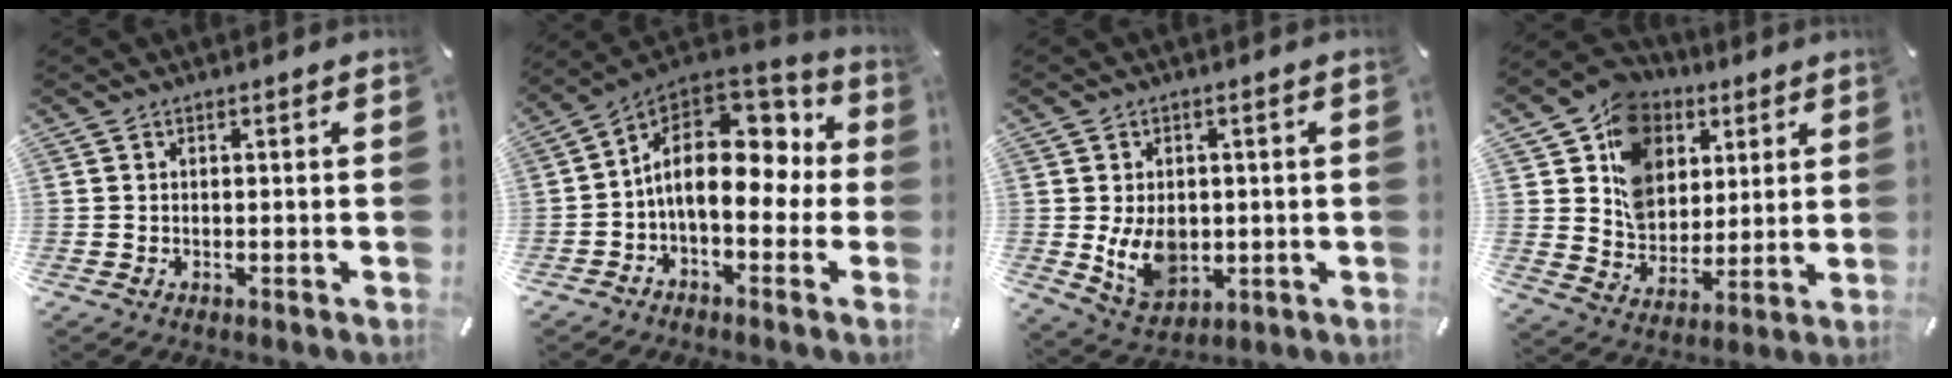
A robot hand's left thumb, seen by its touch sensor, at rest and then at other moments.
{"total": 16.8, "force": [2.0, 10.5, 13.0], "torque": [-0.216, -0.015, 0.039]}
{"total": 9.3, "force": [-0.5, 7.1, 5.9], "torque": [-0.114, 0.000, -0.008]}
{"total": 14.2, "force": [5.5, 12.0, 5.2], "torque": [-0.102, -0.030, 0.109]}